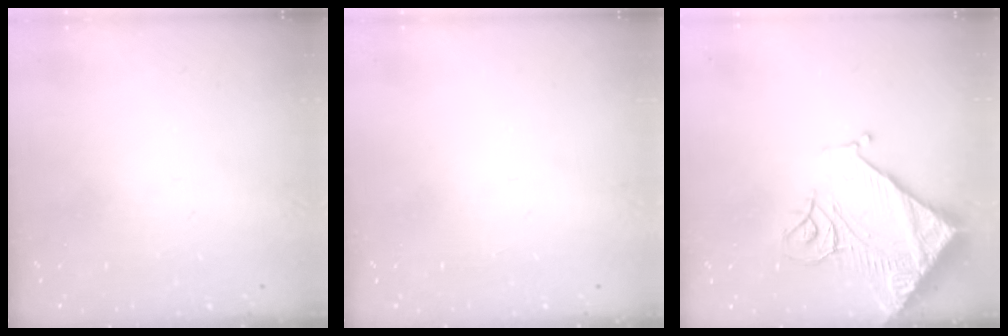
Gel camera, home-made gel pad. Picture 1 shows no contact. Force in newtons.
{"total": 0.0}
{"total": 16.6, "press": 16.5, "slide": 1.7}